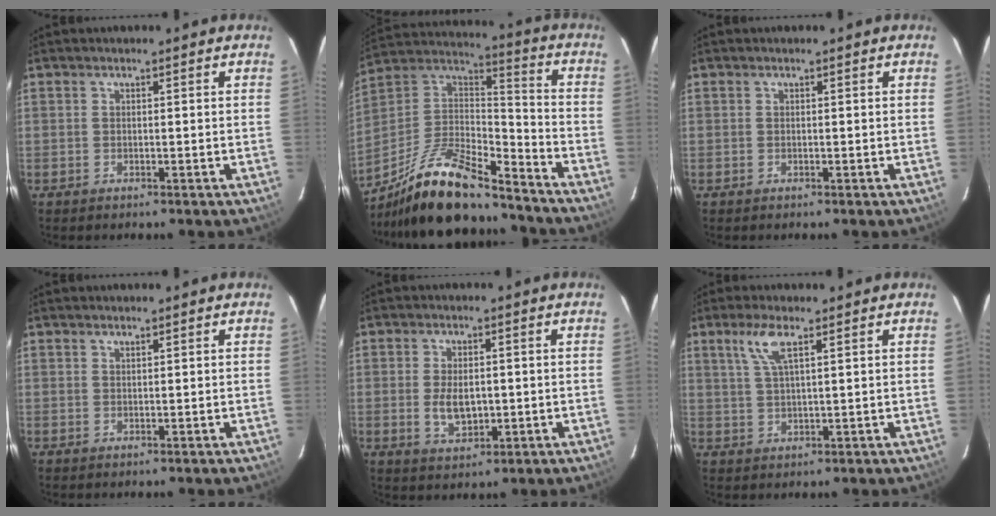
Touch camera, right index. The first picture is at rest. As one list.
[{"total": 21.9, "force": [-17.1, 5.8, 12.4], "torque": [-0.249, -0.010, -0.295]}, {"total": 0.0}, {"total": 0.5, "force": [0.5, 0.1, 0.2], "torque": [-0.002, 0.001, 0.010]}, {"total": 5.8, "force": [-0.6, 3.4, 4.6], "torque": [-0.089, -0.007, -0.003]}, {"total": 5.1, "force": [2.7, 1.0, 4.2], "torque": [-0.088, 0.004, 0.057]}]